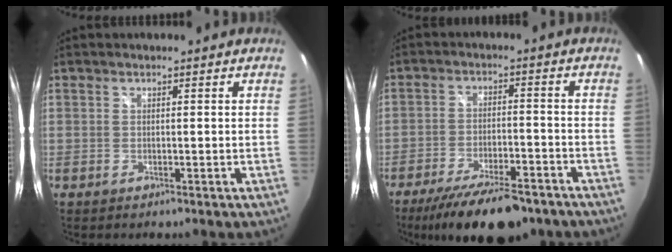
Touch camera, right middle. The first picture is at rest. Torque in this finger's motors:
{"motor_torque": [1.08, -1.06, 0.22, 0.10]}